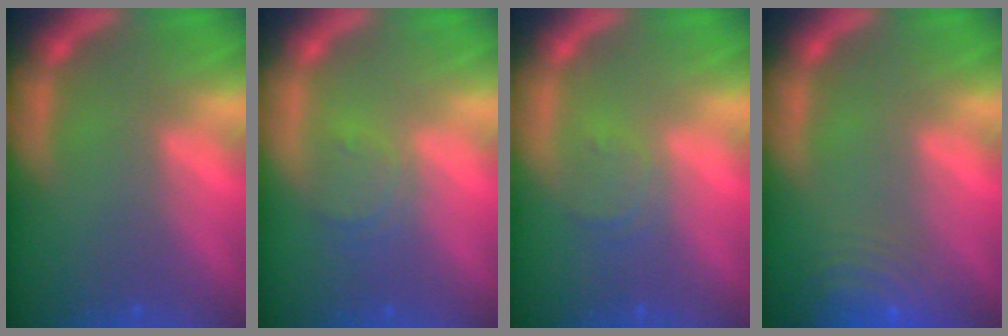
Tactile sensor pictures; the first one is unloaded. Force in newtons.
{"total": 2.4}
{"total": 1.9}
{"total": 9.1}